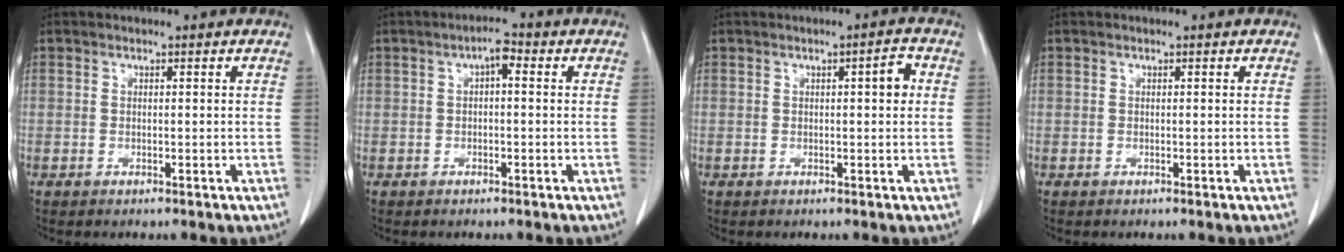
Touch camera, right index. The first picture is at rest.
{"total": 2.6, "force": [0.6, 0.9, 2.4], "torque": [-0.042, 0.012, 0.007]}
{"total": 2.4, "force": [0.4, 0.4, 2.3], "torque": [-0.032, 0.005, 0.006]}
{"total": 0.0}